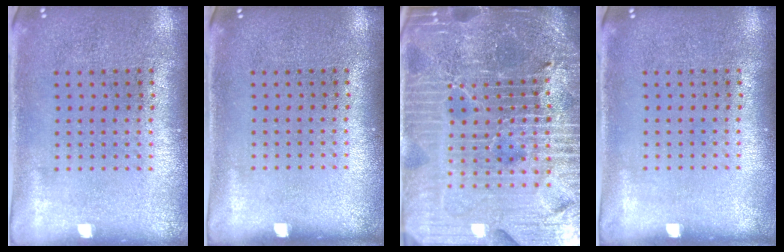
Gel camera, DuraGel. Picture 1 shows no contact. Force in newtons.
{"total": 0.0}
{"total": 7.3, "press": 6.3, "slide": 3.7}
{"total": 0.0}